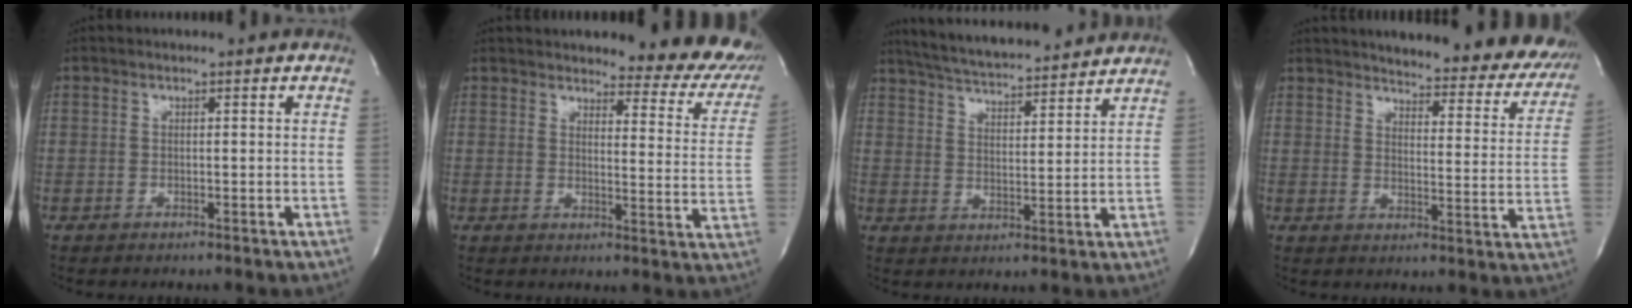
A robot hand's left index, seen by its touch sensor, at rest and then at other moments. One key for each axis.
{"total": 15.0, "fx": 13.5, "fy": 3.8, "fz": 5.4, "tx": -0.029, "ty": -0.058, "tz": 0.129}
{"total": 16.5, "fx": 15.2, "fy": 2.2, "fz": 6.2, "tx": -0.110, "ty": 0.026, "tz": 0.229}
{"total": 24.0, "fx": 22.0, "fy": 5.4, "fz": 7.8, "tx": -0.096, "ty": -0.077, "tz": 0.245}